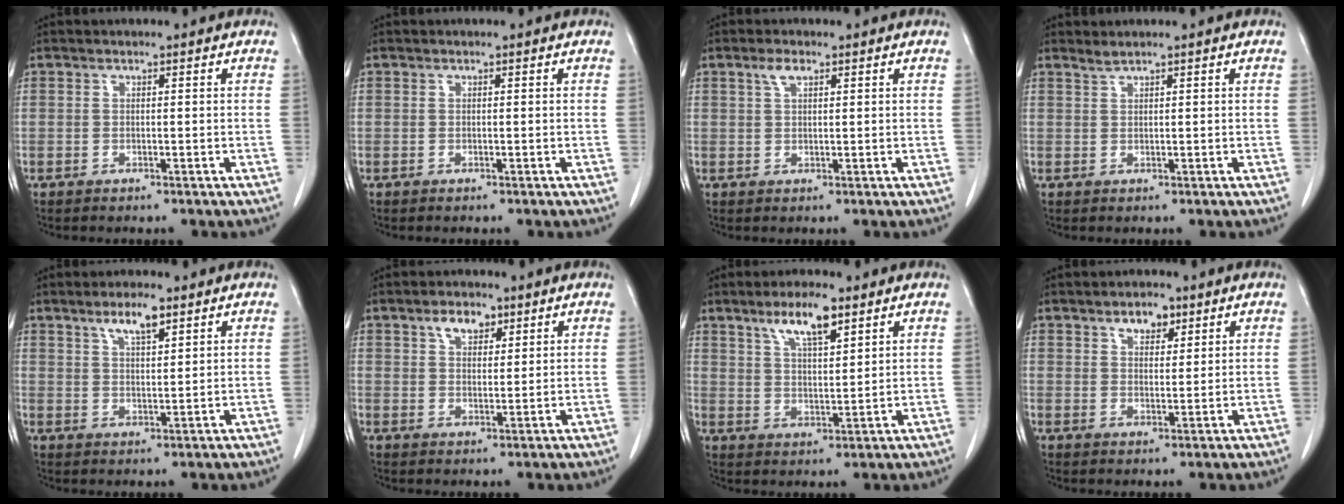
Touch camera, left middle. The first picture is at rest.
{"total": 0.0}
{"total": 2.1, "force": [1.2, 0.8, 1.5], "torque": [-0.035, 0.005, 0.026]}
{"total": 0.9, "force": [0.9, -0.2, 0.2], "torque": [-0.009, 0.001, 0.021]}
{"total": 4.8, "force": [3.2, 1.0, 3.4], "torque": [-0.066, 0.001, 0.057]}
{"total": 4.1, "force": [2.5, 2.3, 2.4], "torque": [-0.043, 0.007, 0.044]}
{"total": 7.5, "force": [4.8, 1.6, 5.5], "torque": [-0.105, 0.002, 0.087]}
{"total": 4.0, "force": [2.5, 2.0, 2.3], "torque": [-0.038, 0.002, 0.042]}